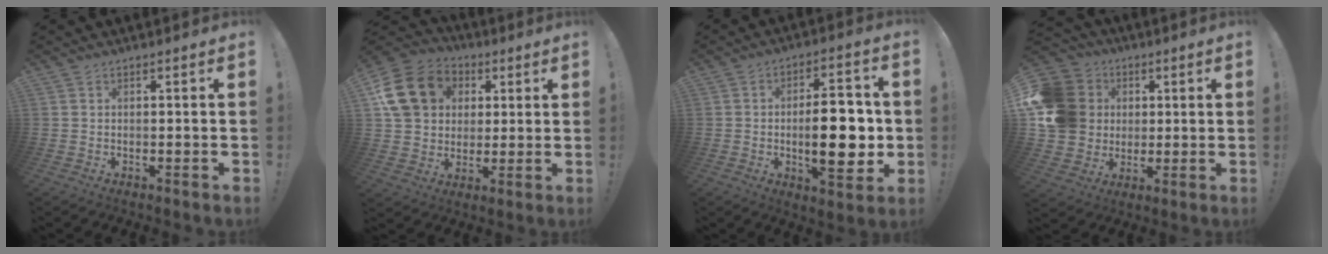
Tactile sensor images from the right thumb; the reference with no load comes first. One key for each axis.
{"total": 17.3, "fx": 5.8, "fy": 14.1, "fz": 8.2, "tx": -0.135, "ty": -0.003, "tz": 0.128}
{"total": 16.5, "fx": -1.3, "fy": 6.7, "fz": 15.1, "tx": -0.220, "ty": -0.001, "tz": -0.023}
{"total": 17.3, "fx": 2.3, "fy": 15.3, "fz": 7.7, "tx": -0.137, "ty": 0.004, "tz": 0.064}